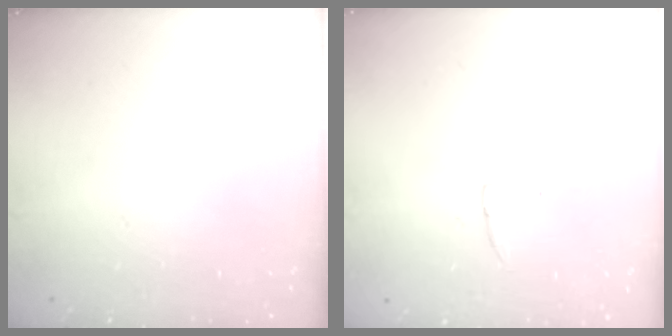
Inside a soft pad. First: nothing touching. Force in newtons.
{"total": 3.7, "press": 3.7, "slide": 0.2}